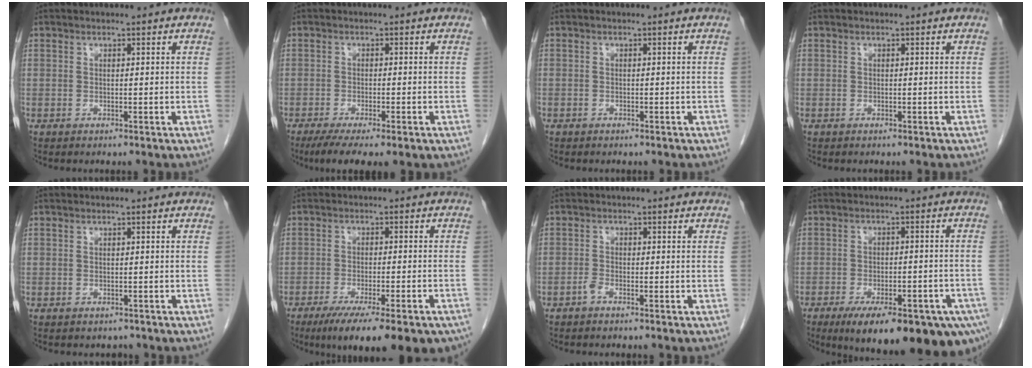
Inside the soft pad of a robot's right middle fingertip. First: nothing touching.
{"total": 8.5, "force": [-5.8, 1.8, 5.9], "torque": [-0.086, -0.017, -0.088]}
{"total": 0.6, "force": [-0.4, 0.4, 0.1], "torque": [-0.007, 0.003, -0.009]}
{"total": 0.0}
{"total": 1.5, "force": [-1.3, 0.8, 0.0], "torque": [-0.002, 0.000, -0.019]}
{"total": 17.6, "force": [-12.9, 3.2, 11.5], "torque": [-0.127, -0.026, -0.179]}
{"total": 1.1, "force": [-0.9, 0.2, 0.6], "torque": [-0.014, 0.001, -0.018]}
{"total": 21.4, "force": [-13.9, 6.1, 15.1], "torque": [-0.160, -0.010, -0.177]}